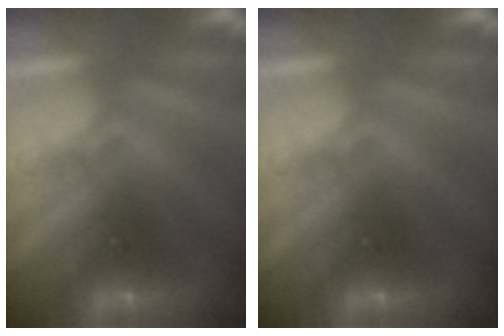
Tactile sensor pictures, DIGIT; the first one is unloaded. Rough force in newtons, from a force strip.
{"total": 0.0}